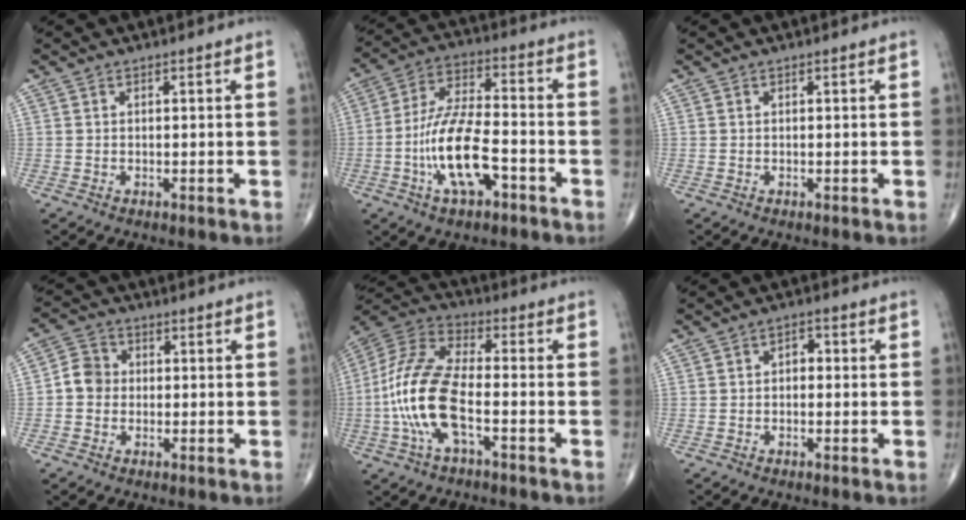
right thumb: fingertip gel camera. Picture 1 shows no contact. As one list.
[{"total": 13.9, "force": [-4.9, 5.5, 11.8], "torque": [-0.228, 0.036, -0.090]}, {"total": 0.0}, {"total": 4.9, "force": [-0.4, 4.5, 2.0], "torque": [-0.021, 0.014, -0.017]}, {"total": 15.8, "force": [-3.8, 6.2, 14.0], "torque": [-0.307, 0.032, -0.079]}, {"total": 2.6, "force": [0.0, 1.8, 1.9], "torque": [-0.010, 0.010, -0.009]}]